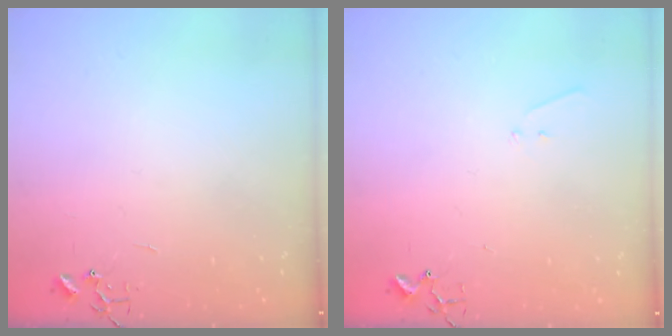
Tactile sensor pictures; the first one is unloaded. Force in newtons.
{"total": 5.7, "press": 5.7, "slide": 0.7}